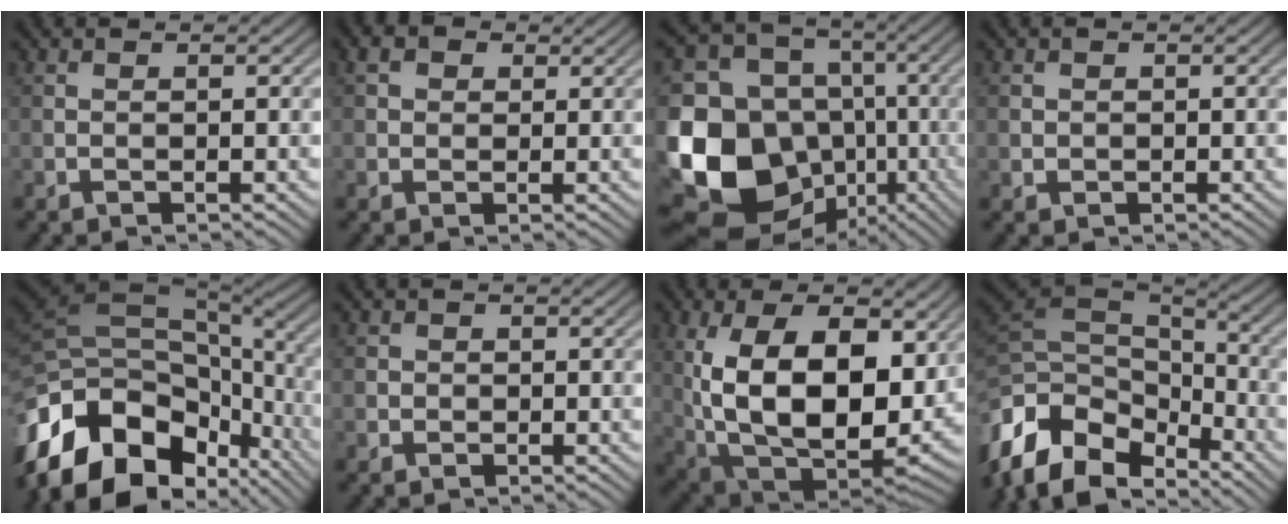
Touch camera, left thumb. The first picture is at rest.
{"total": 2.8, "force": [1.1, 2.2, 1.4], "torque": [-0.032, 0.003, 0.014]}
{"total": 19.1, "force": [-5.2, 15.8, 9.3], "torque": [-0.243, -0.029, -0.084]}
{"total": 1.2, "force": [0.1, 1.1, 0.2], "torque": [-0.005, -0.006, 0.002]}
{"total": 18.3, "force": [-8.2, 11.1, 12.0], "torque": [-0.270, -0.024, -0.130]}
{"total": 1.4, "force": [-0.1, 1.3, 0.2], "torque": [0.004, -0.003, -0.005]}
{"total": 18.3, "force": [2.7, 10.6, 14.7], "torque": [-0.273, -0.024, 0.067]}
{"total": 14.9, "force": [-7.6, 9.1, 9.0], "torque": [-0.244, -0.015, -0.129]}